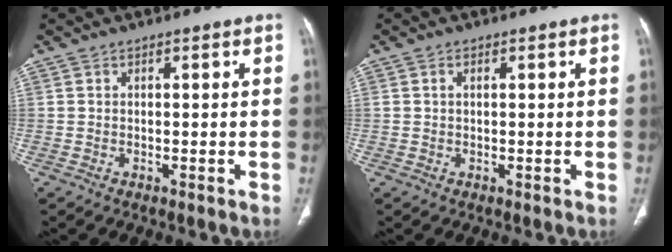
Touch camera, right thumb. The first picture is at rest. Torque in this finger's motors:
{"motor_torque": [-0.21, -0.33, 0.16, 0.42, -0.02]}